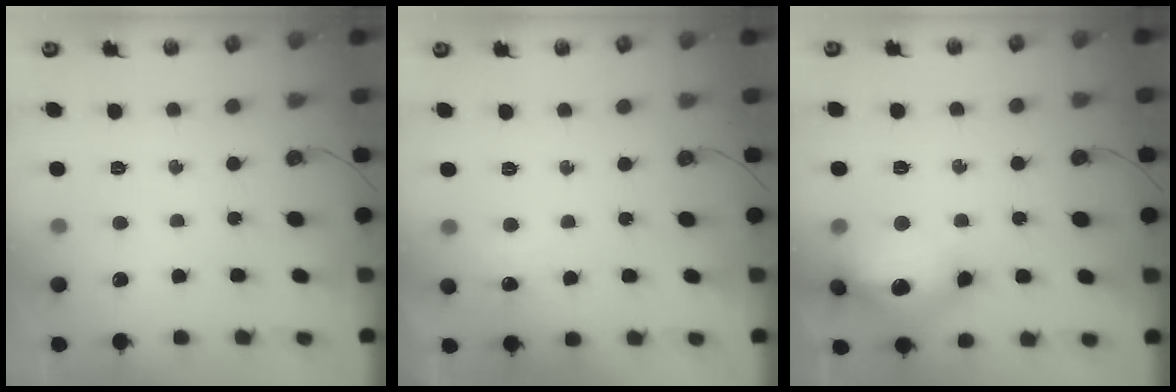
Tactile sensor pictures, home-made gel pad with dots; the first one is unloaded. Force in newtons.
{"total": 5.4, "press": 5.3, "slide": 0.7}
{"total": 17.5, "press": 17.4, "slide": 1.6}